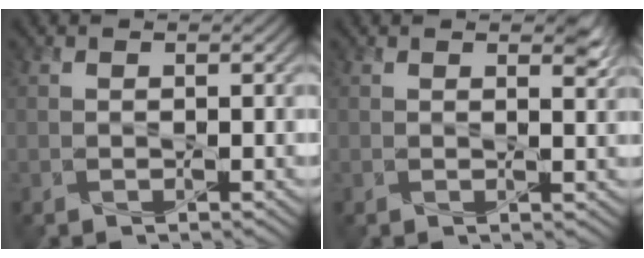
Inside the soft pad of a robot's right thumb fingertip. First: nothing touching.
{"total": 1.7, "force": [1.2, 0.5, 1.1], "torque": [-0.017, -0.008, 0.023]}